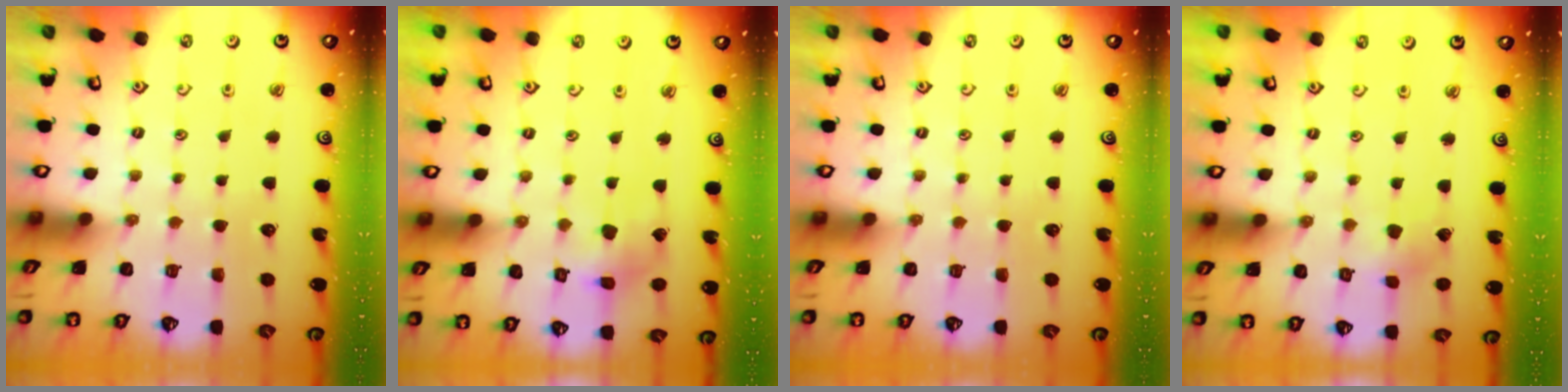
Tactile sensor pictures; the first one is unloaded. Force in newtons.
{"total": 7.8, "press": 7.8, "slide": 0.8}
{"total": 0.0}
{"total": 3.2, "press": 3.2, "slide": 0.3}